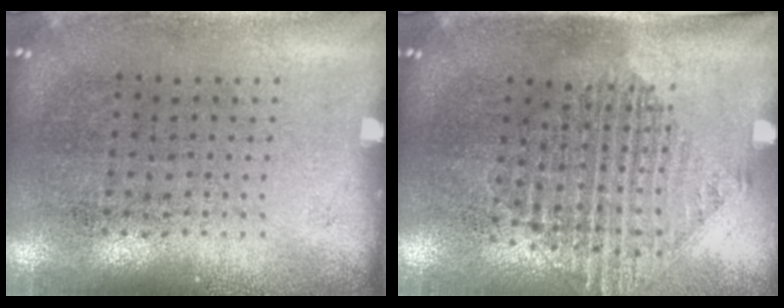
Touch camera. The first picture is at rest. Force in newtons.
{"total": 1.5, "press": 1.2, "slide": 0.9}